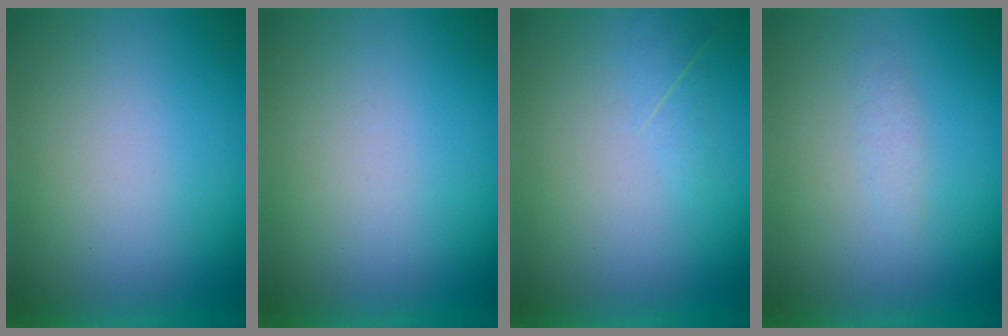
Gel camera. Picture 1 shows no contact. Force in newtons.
{"total": 0.0}
{"total": 1.9}
{"total": 1.4}